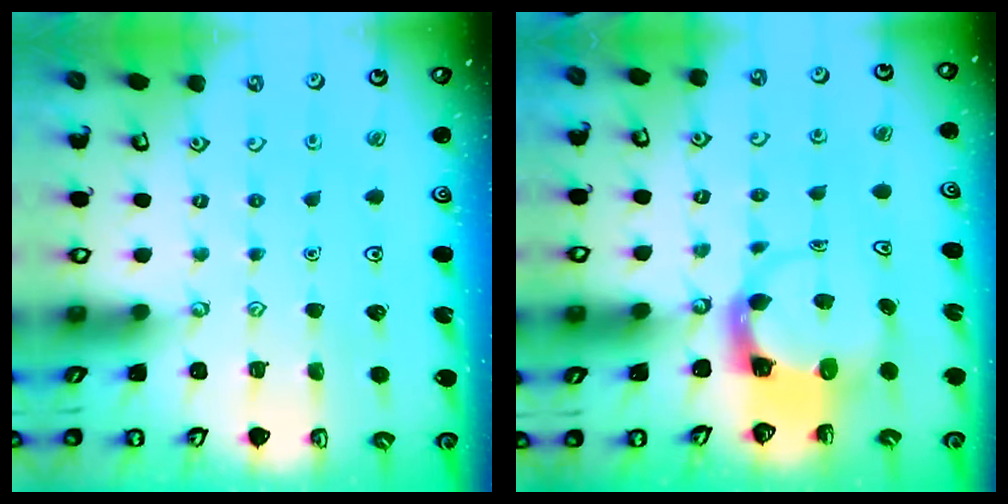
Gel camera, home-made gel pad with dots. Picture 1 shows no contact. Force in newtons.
{"total": 3.6, "press": 3.6, "slide": 0.6}